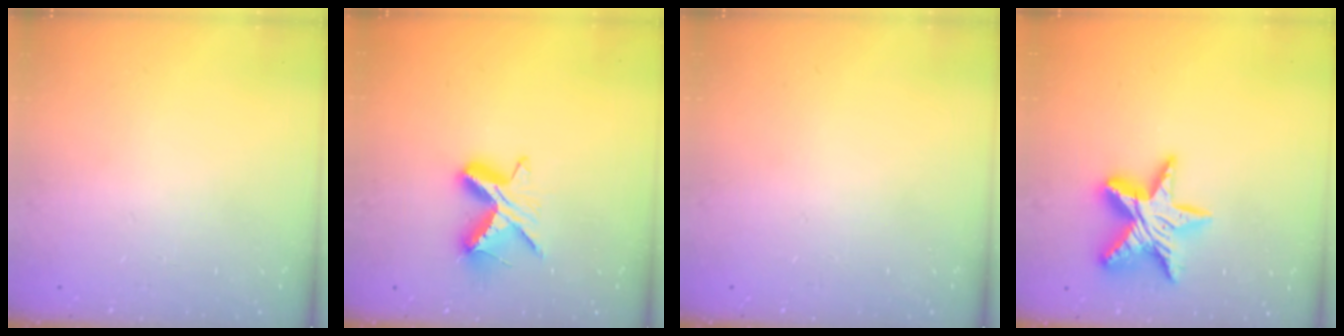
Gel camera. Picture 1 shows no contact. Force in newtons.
{"total": 8.5, "press": 8.4, "slide": 0.2}
{"total": 0.0}
{"total": 15.7, "press": 15.7, "slide": 1.4}